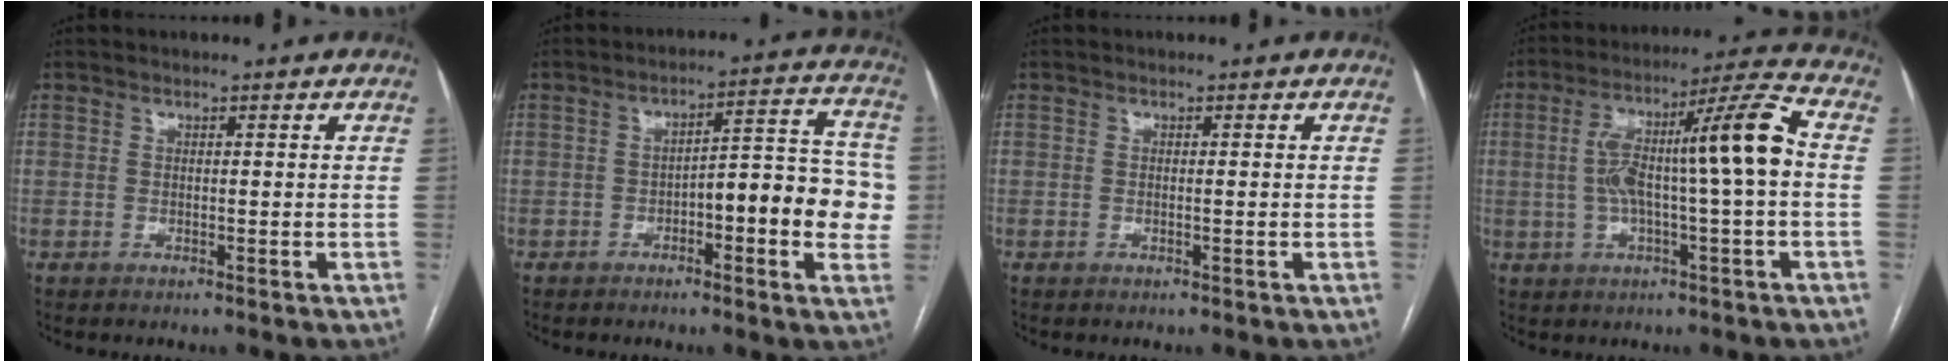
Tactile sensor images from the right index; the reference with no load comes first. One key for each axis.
{"total": 11.5, "fx": -2.2, "fy": 3.0, "fz": 10.8, "tx": -0.129, "ty": 0.036, "tz": -0.028}
{"total": 0.6, "fx": -0.1, "fy": -0.1, "fz": 0.6, "tx": -0.010, "ty": 0.000, "tz": -0.002}
{"total": 13.5, "fx": 0.2, "fy": 0.8, "fz": 13.4, "tx": -0.229, "ty": 0.036, "tz": 0.001}